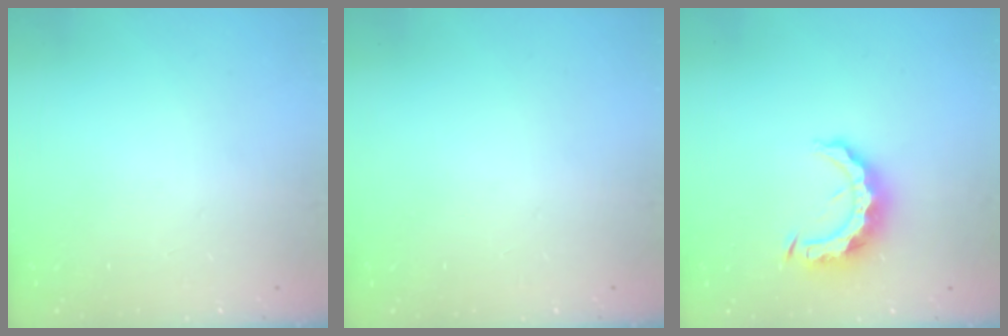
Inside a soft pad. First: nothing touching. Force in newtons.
{"total": 0.0}
{"total": 11.0, "press": 10.9, "slide": 0.9}